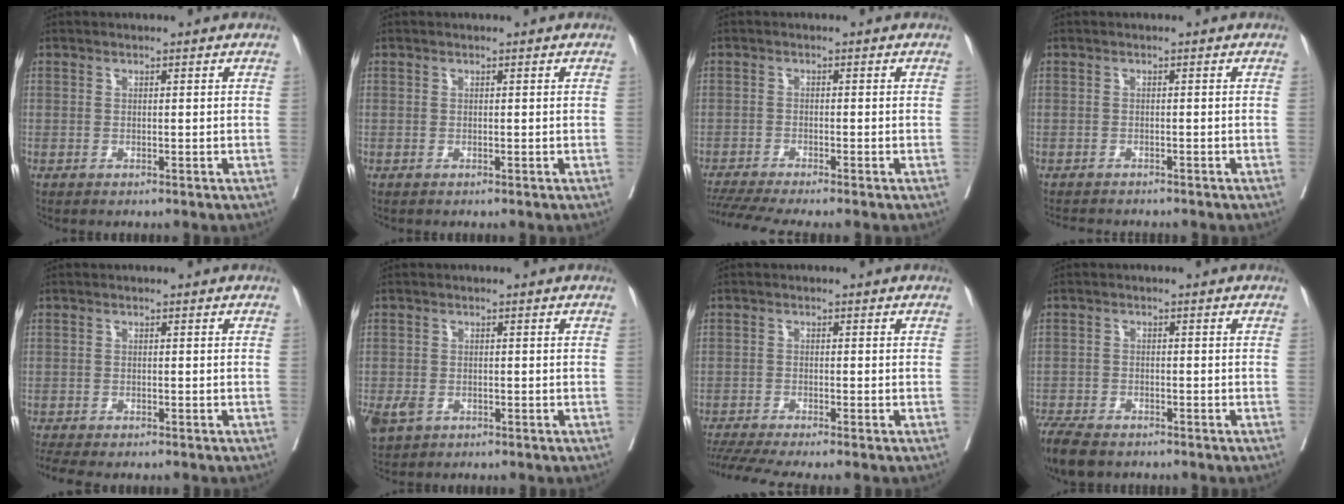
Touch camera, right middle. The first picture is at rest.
{"total": 0.0}
{"total": 7.4, "force": [-6.5, -0.8, 3.5], "torque": [-0.054, -0.015, -0.110]}
{"total": 4.7, "force": [-4.4, 0.9, 1.3], "torque": [-0.016, -0.007, -0.065]}
{"total": 4.9, "force": [-4.3, 1.2, 2.2], "torque": [-0.035, -0.007, -0.065]}
{"total": 4.4, "force": [-2.2, 3.1, 2.2], "torque": [-0.046, -0.007, -0.033]}
{"total": 8.8, "force": [-7.9, -0.7, 3.8], "torque": [-0.056, -0.016, -0.130]}
{"total": 7.1, "force": [-5.8, 2.5, 3.2], "torque": [-0.060, -0.014, -0.099]}